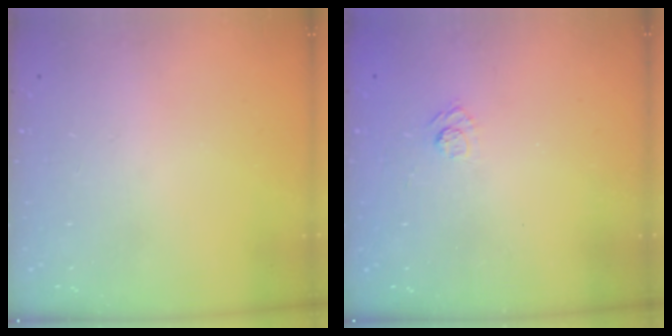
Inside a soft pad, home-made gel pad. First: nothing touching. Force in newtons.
{"total": 3.9, "press": 3.6, "slide": 1.4}